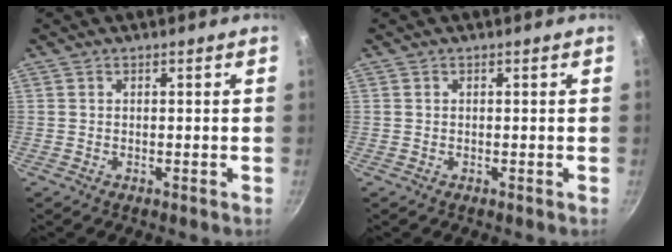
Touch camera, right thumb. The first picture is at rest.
{"total": 0.0}